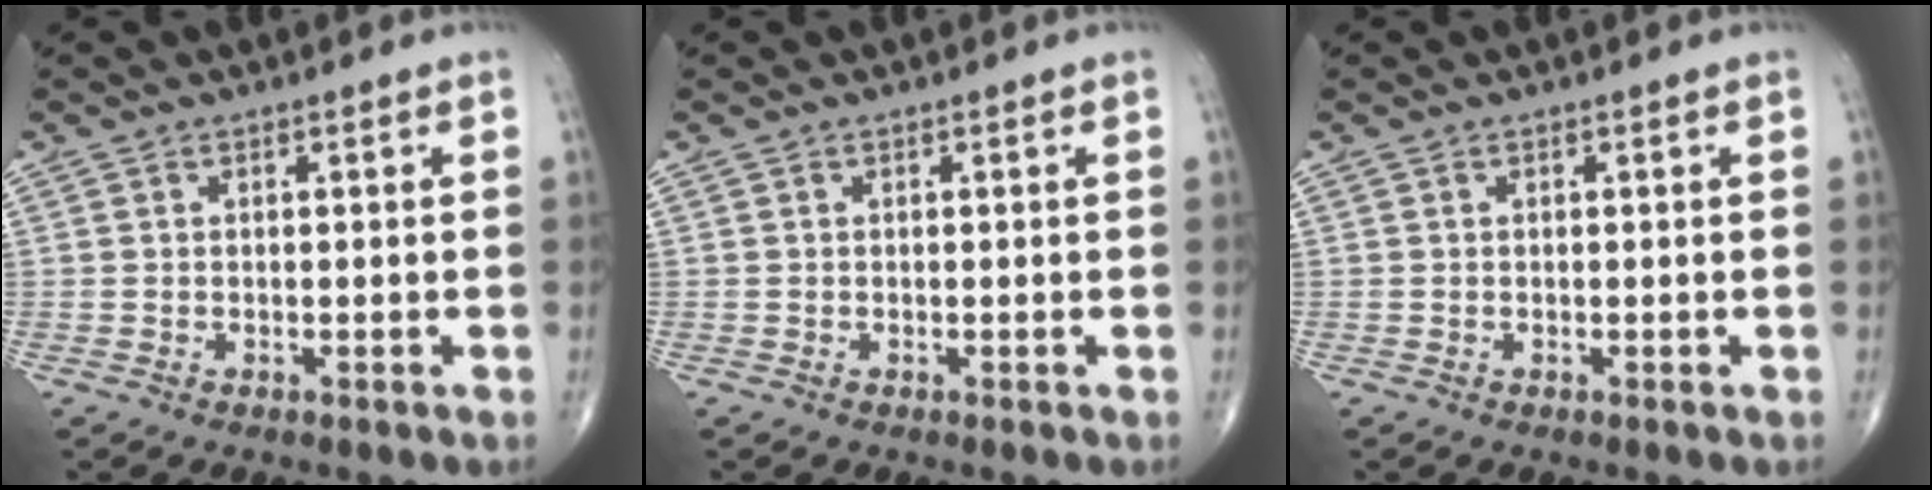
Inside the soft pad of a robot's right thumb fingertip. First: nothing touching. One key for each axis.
{"total": 0.0}
{"total": 0.0}